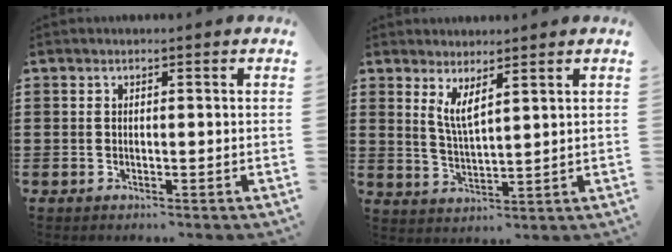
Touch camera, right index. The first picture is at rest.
{"total": 3.6, "force": [2.3, 0.6, 2.7], "torque": [-0.060, 0.000, 0.041]}